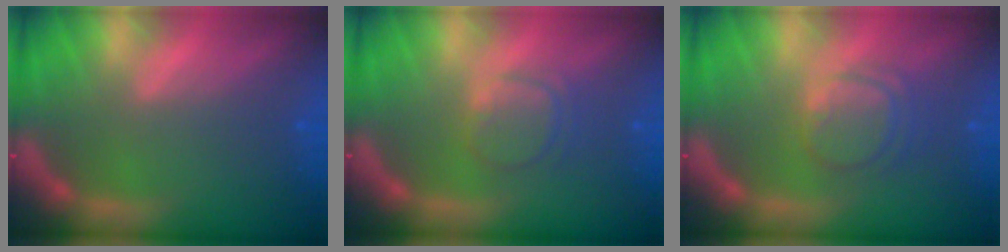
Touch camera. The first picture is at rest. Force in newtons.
{"total": 3.0}
{"total": 4.0}